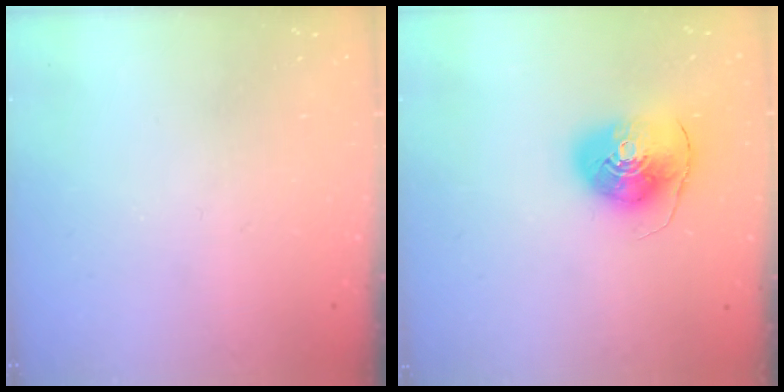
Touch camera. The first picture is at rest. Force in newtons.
{"total": 10.2, "press": 10.1, "slide": 1.5}